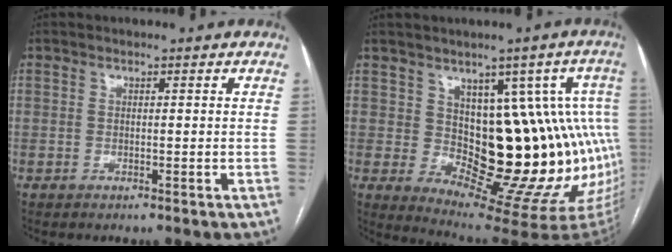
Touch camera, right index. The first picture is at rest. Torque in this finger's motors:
{"motor_torque": [1.76, -0.37, 0.50, 0.07]}